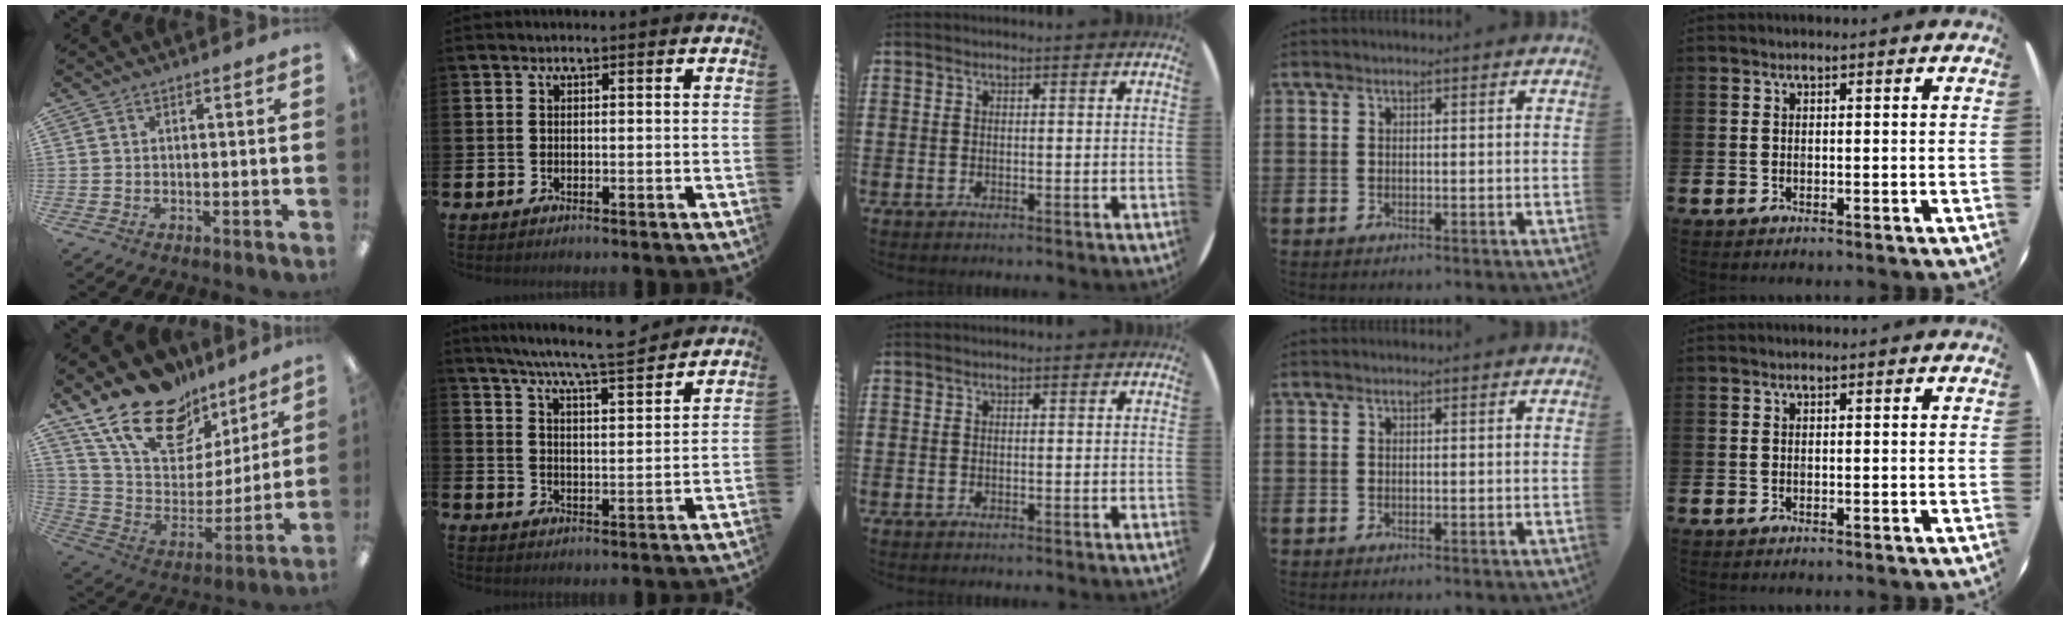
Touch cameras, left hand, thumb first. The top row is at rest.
{"thumb": {"total": 21.7, "force": [15.3, 11.5, 10.1], "torque": [-0.192, -0.092, 0.281]}, "index": {"total": 7.7, "force": [7.2, -0.3, 2.6], "torque": [-0.067, -0.045, 0.127]}}